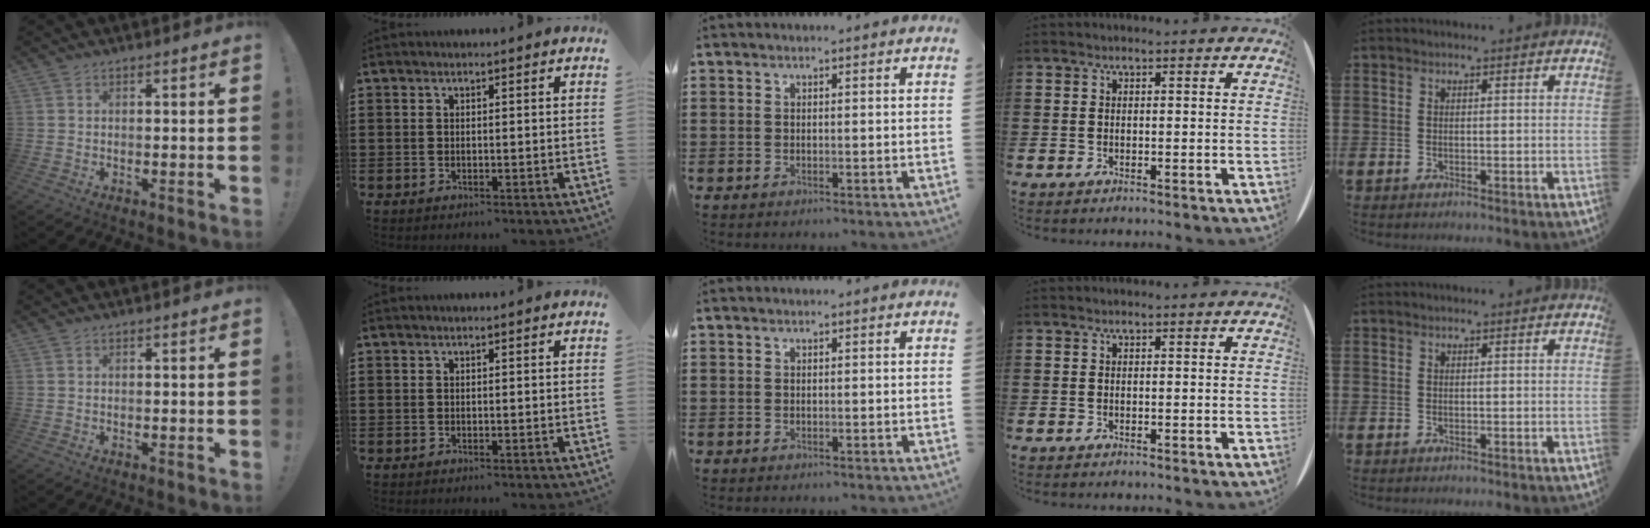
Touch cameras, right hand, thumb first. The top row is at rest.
{}